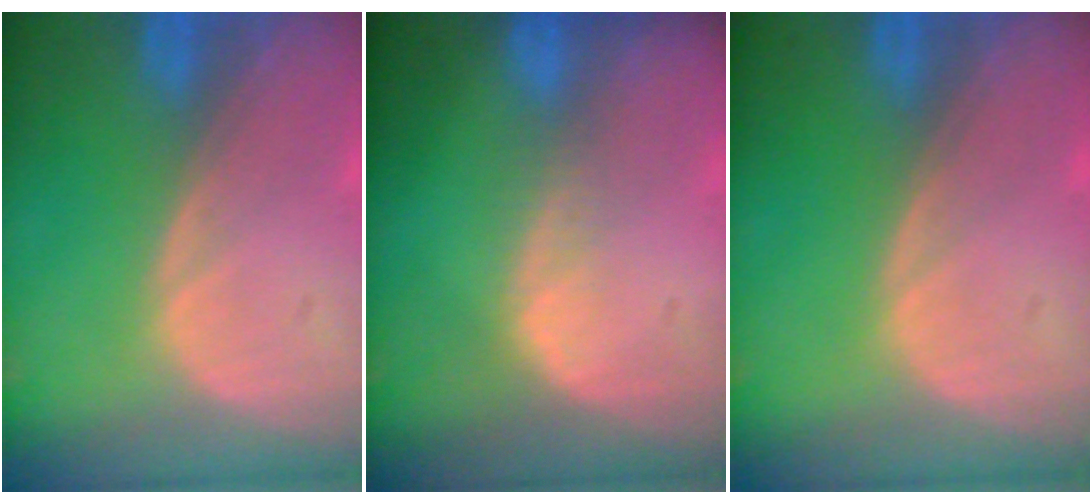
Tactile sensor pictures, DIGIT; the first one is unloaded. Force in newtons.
{"total": 2.3, "press": 1.6, "slide": 1.6}
{"total": 0.0}